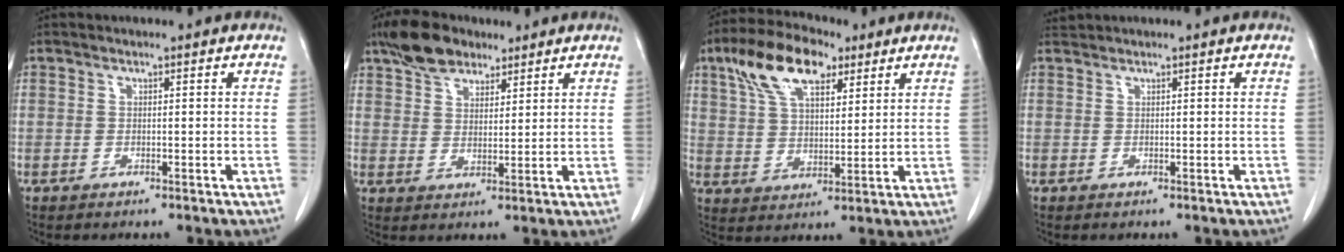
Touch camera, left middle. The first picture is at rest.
{"total": 7.4, "force": [5.5, 3.8, 3.3], "torque": [-0.063, 0.016, 0.101]}
{"total": 12.0, "force": [7.0, 5.1, 8.3], "torque": [-0.163, 0.030, 0.131]}
{"total": 0.6, "force": [0.6, -0.2, -0.2], "torque": [-0.003, 0.006, 0.016]}